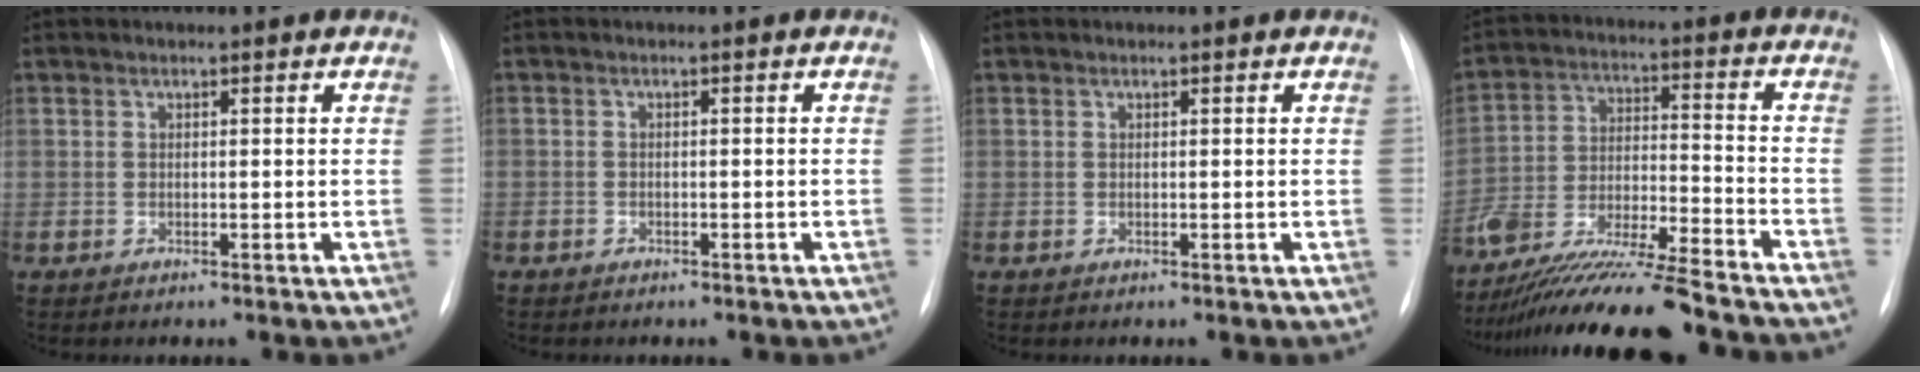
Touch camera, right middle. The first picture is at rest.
{"total": 1.6, "force": [-1.1, 1.1, 0.3], "torque": [-0.011, 0.003, -0.013]}
{"total": 0.0}
{"total": 19.8, "force": [-16.9, 0.8, 10.3], "torque": [-0.200, -0.027, -0.297]}